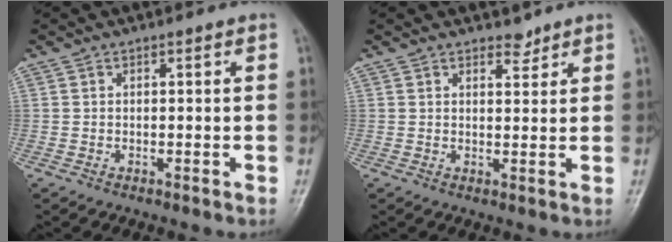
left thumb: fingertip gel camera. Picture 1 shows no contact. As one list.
[{"total": 2.3, "force": [1.9, 1.0, 0.6], "torque": [0.004, -0.014, 0.027]}]